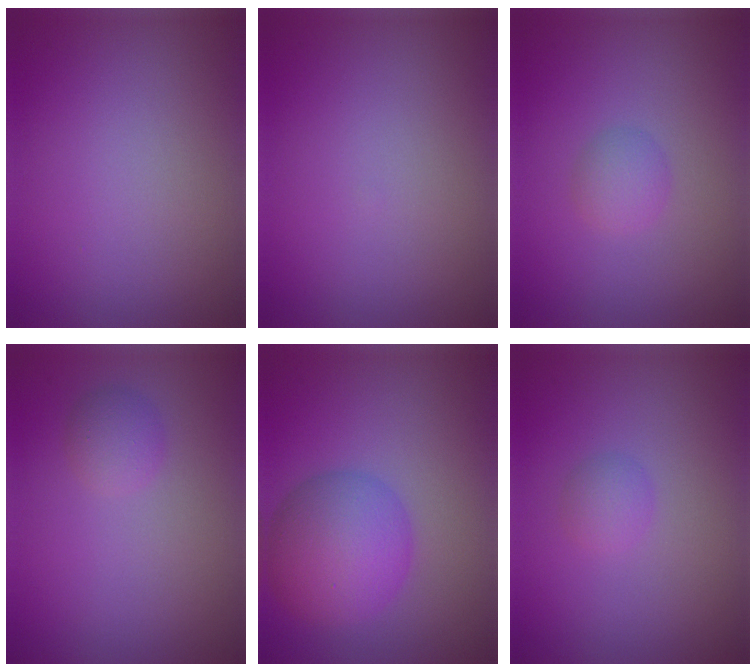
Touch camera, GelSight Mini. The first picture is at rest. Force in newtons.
{"total": 0.0}
{"total": 1.5, "press": 1.5, "slide": 0.1}
{"total": 1.4, "press": 1.4, "slide": 0.0}
{"total": 6.2, "press": 6.2, "slide": 0.2}
{"total": 1.2, "press": 1.2, "slide": 0.1}